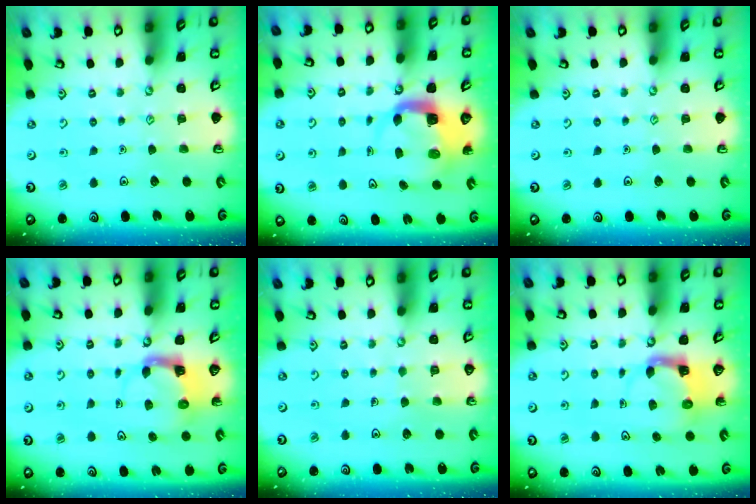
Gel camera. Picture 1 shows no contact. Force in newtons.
{"total": 4.6, "press": 4.6, "slide": 0.5}
{"total": 0.0}
{"total": 3.7, "press": 3.6, "slide": 0.6}
{"total": 4.3, "press": 4.3, "slide": 0.3}
{"total": 3.8, "press": 3.7, "slide": 0.6}